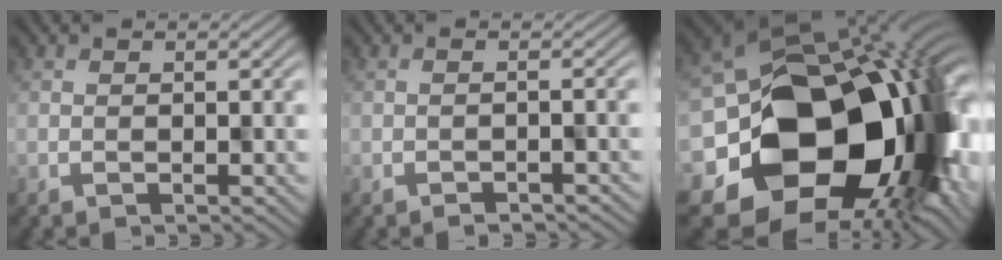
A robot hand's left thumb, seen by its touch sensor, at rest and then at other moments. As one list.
[{"total": 1.2, "force": [-1.0, -0.2, -0.7], "torque": [0.012, 0.004, -0.016]}, {"total": 19.0, "force": [-1.8, 14.8, 11.7], "torque": [-0.219, -0.057, -0.017]}]